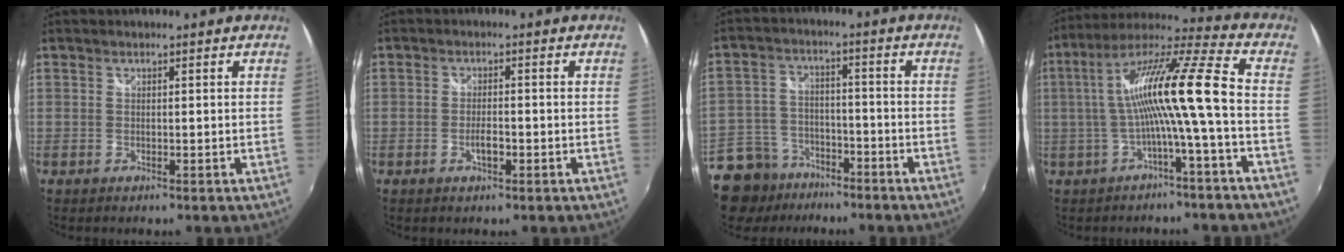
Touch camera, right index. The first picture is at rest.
{"total": 2.5, "force": [-1.0, 1.1, 2.0], "torque": [-0.040, -0.002, -0.019]}
{"total": 12.8, "force": [-8.4, 8.9, 3.6], "torque": [-0.114, 0.015, -0.129]}
{"total": 13.9, "force": [-1.9, -0.7, 13.7], "torque": [-0.252, 0.013, -0.030]}